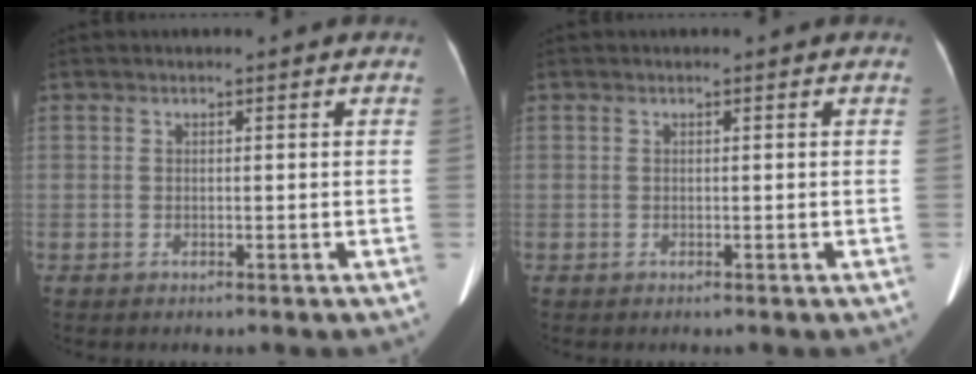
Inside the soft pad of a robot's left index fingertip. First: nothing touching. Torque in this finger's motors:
{"motor_torque": [0.09, 0.06, -0.01, -0.01]}